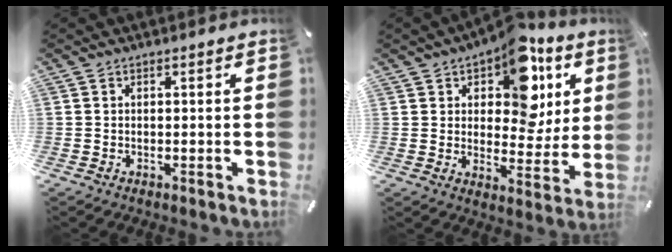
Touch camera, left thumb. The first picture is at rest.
{"total": 15.2, "force": [7.9, 9.2, 9.2], "torque": [-0.130, -0.054, 0.136]}